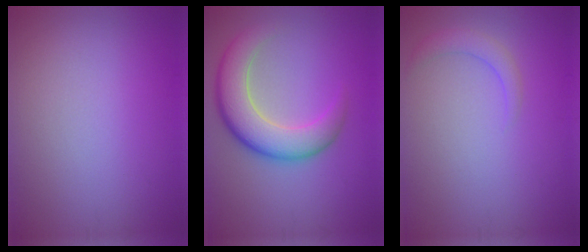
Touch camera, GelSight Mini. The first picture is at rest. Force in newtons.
{"total": 6.6, "press": 6.5, "slide": 0.5}
{"total": 1.6, "press": 1.6, "slide": 0.2}